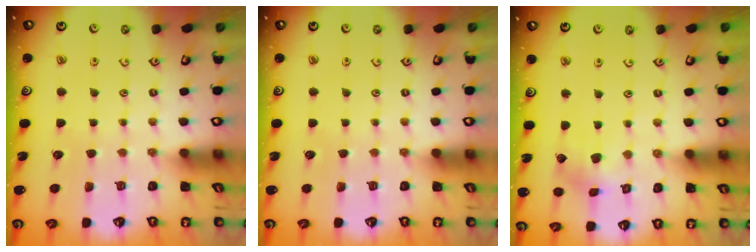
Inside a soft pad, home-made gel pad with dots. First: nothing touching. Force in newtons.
{"total": 0.0}
{"total": 3.2, "press": 3.2, "slide": 0.6}